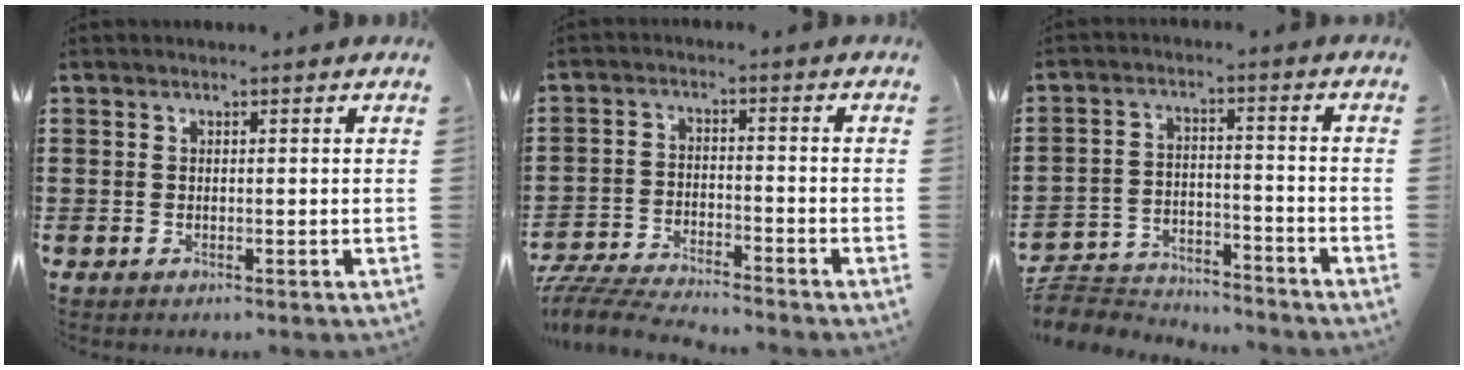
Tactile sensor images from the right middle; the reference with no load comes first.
{"total": 6.0, "force": [-5.9, 0.5, 1.0], "torque": [-0.031, 0.003, -0.120]}
{"total": 5.1, "force": [-5.0, 0.9, 0.5], "torque": [-0.015, 0.009, -0.106]}